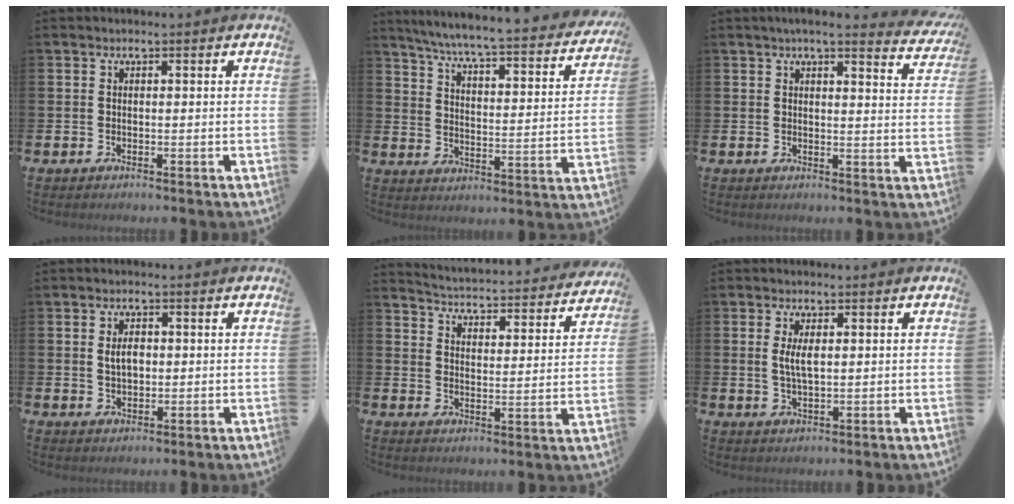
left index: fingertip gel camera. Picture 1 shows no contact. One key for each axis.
{"total": 6.0, "fx": 5.5, "fy": 0.2, "fz": 2.5, "tx": -0.073, "ty": -0.048, "tz": 0.086}
{"total": 4.2, "fx": 3.9, "fy": 0.0, "fz": 1.4, "tx": -0.024, "ty": -0.023, "tz": 0.065}
{"total": 2.9, "fx": 0.6, "fy": 1.8, "fz": 2.2, "tx": -0.028, "ty": 0.001, "tz": 0.006}
{"total": 4.2, "fx": 4.1, "fy": 0.4, "fz": 0.5, "tx": -0.024, "ty": -0.045, "tz": 0.064}
{"total": 3.1, "fx": 0.8, "fy": 1.1, "fz": 2.8, "tx": -0.047, "ty": 0.001, "tz": 0.010}